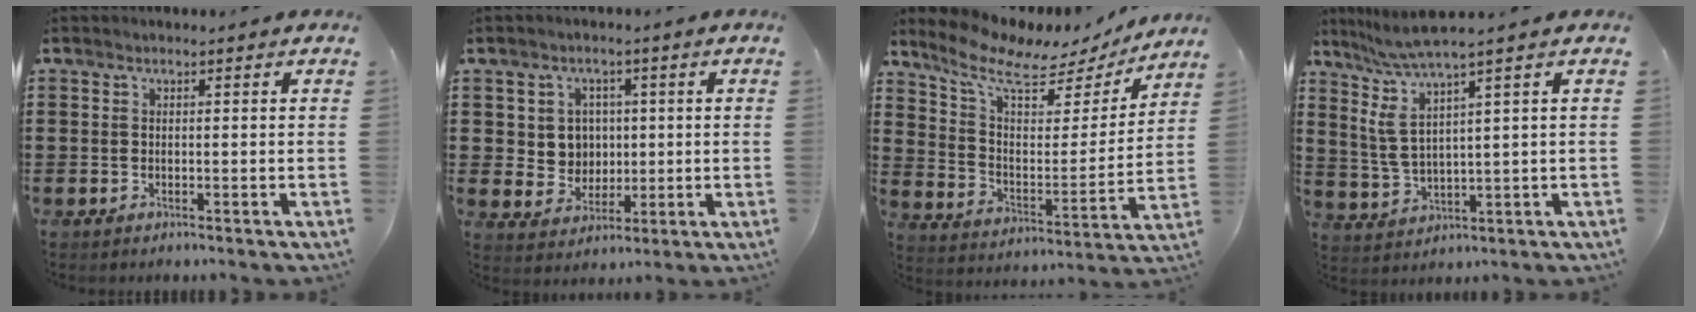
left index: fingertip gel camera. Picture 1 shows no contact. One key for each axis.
{"total": 4.8, "fx": 1.2, "fy": 4.5, "fz": 1.2, "tx": -0.038, "ty": 0.010, "tz": 0.020}
{"total": 8.7, "fx": 6.9, "fy": 2.8, "fz": 4.4, "tx": -0.118, "ty": -0.037, "tz": 0.117}
{"total": 5.3, "fx": 2.8, "fy": 0.4, "fz": 4.4, "tx": -0.112, "ty": -0.024, "tz": 0.039}